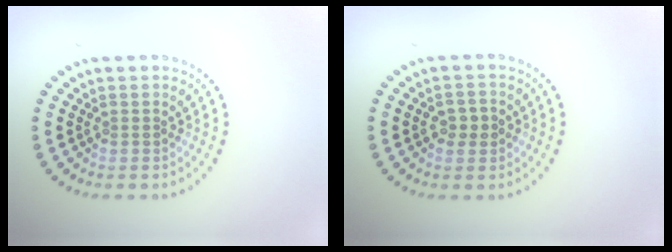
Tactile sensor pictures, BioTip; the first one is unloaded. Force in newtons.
{"total": 1.8, "press": 1.8, "slide": 0.1}